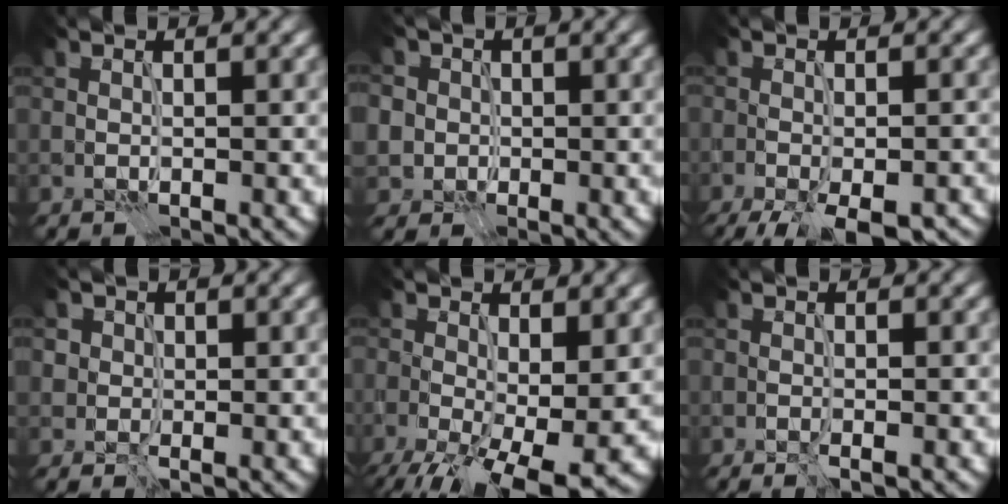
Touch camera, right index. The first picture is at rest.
{"total": 5.1, "force": [1.4, 4.7, 1.6], "torque": [-0.035, 0.020, 0.007]}
{"total": 7.8, "force": [-5.2, 2.7, 5.2], "torque": [-0.085, -0.032, -0.068]}
{"total": 1.6, "force": [0.4, 1.5, 0.4], "torque": [-0.003, 0.000, 0.003]}
{"total": 10.0, "force": [-3.1, 4.6, 8.3], "torque": [-0.150, -0.031, -0.041]}
{"total": 0.6, "force": [-0.4, -0.1, 0.5], "torque": [-0.007, -0.005, -0.008]}